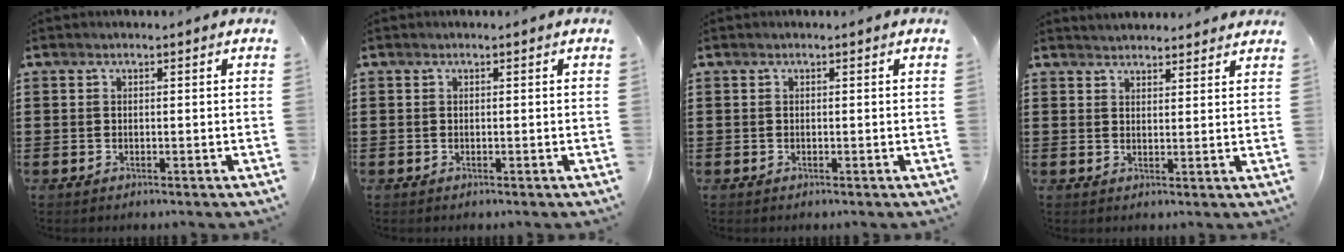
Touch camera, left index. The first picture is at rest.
{"total": 0.0}
{"total": 0.0}
{"total": 2.4, "force": [2.4, 0.1, -0.1], "torque": [-0.004, -0.002, 0.048]}